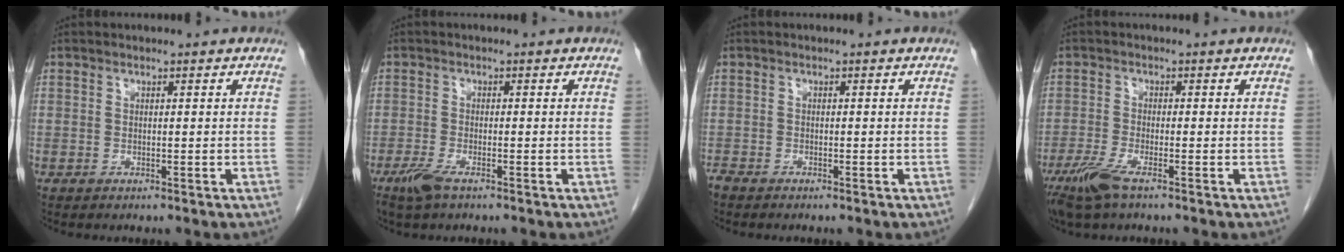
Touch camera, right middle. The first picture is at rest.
{"total": 3.1, "force": [-2.1, 0.7, 2.3], "torque": [-0.054, -0.007, -0.042]}
{"total": 0.9, "force": [-0.9, 0.1, 0.2], "torque": [-0.008, -0.003, -0.019]}
{"total": 5.1, "force": [-3.3, 0.7, 3.8], "torque": [-0.086, -0.015, -0.065]}